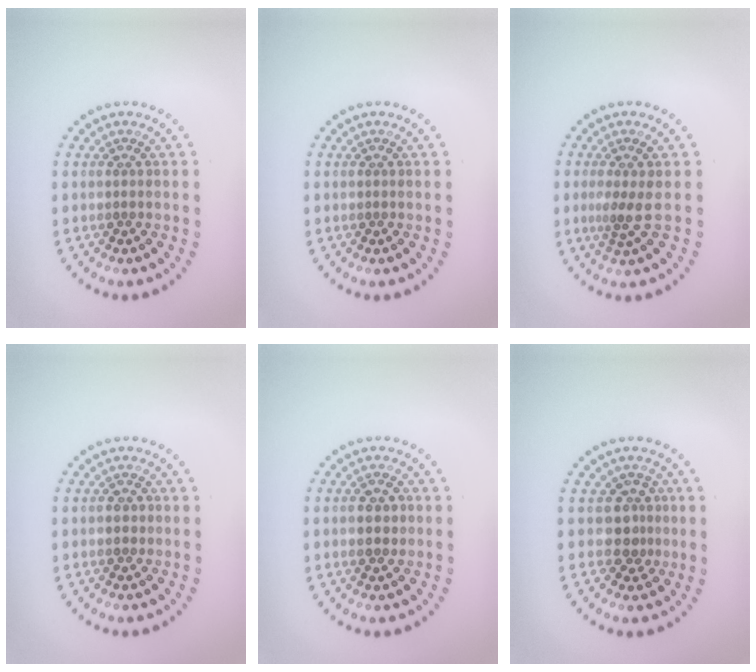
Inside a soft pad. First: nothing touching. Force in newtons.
{"total": 0.0}
{"total": 2.1, "press": 1.6, "slide": 1.5}
{"total": 0.9, "press": 0.9, "slide": 0.2}
{"total": 1.9, "press": 1.9, "slide": 0.1}
{"total": 2.5, "press": 2.2, "slide": 1.3}